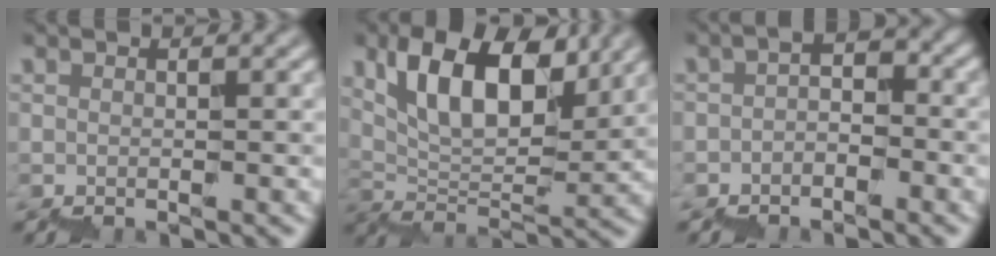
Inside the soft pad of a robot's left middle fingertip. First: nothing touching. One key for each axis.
{"total": 8.4, "fx": 5.9, "fy": 3.3, "fz": 4.9, "tx": -0.082, "ty": 0.014, "tz": 0.108}
{"total": 1.4, "fx": -1.0, "fy": 0.7, "fz": 0.6, "tx": -0.013, "ty": 0.013, "tz": -0.019}